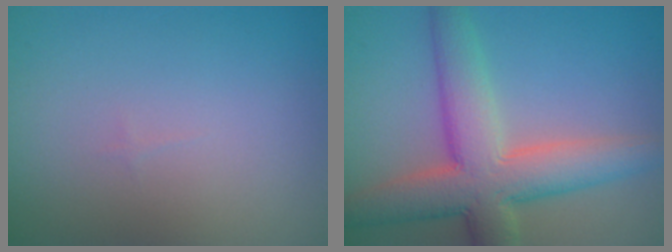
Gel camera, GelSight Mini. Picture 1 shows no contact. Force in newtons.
{"total": 8.2, "press": 8.2, "slide": 0.7}